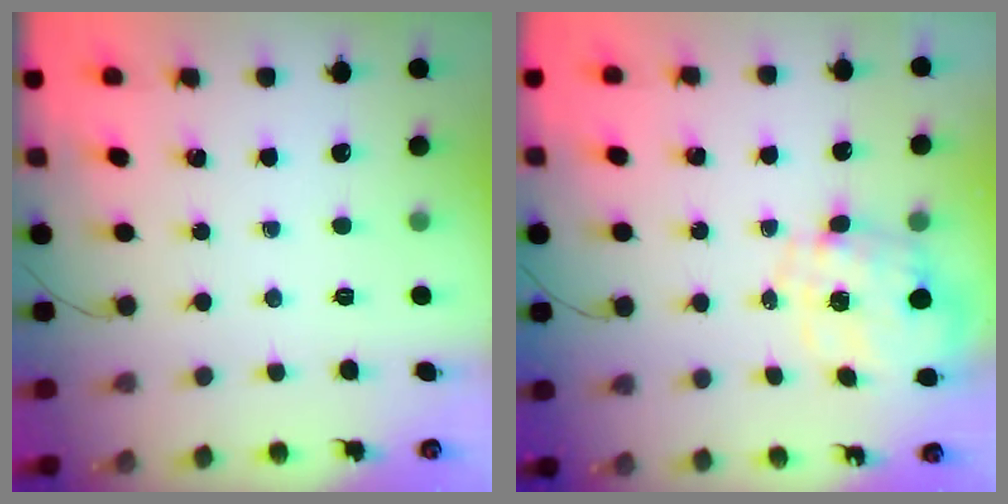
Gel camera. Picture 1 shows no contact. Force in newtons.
{"total": 2.7, "press": 2.5, "slide": 1.0}